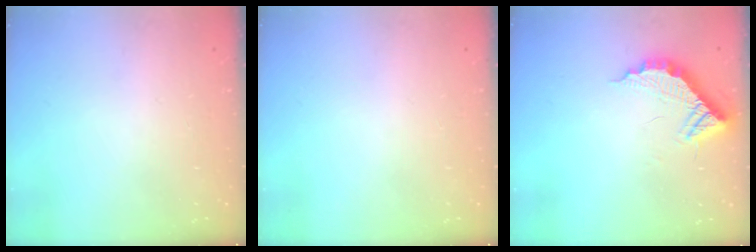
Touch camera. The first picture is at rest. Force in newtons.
{"total": 0.0}
{"total": 11.9, "press": 11.9, "slide": 0.8}